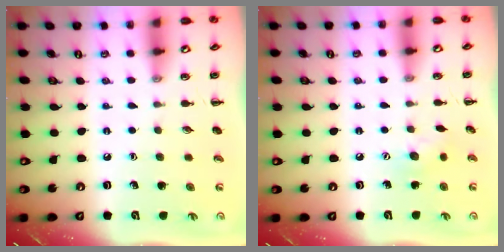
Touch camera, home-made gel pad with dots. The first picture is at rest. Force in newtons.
{"total": 5.6, "press": 5.5, "slide": 1.0}